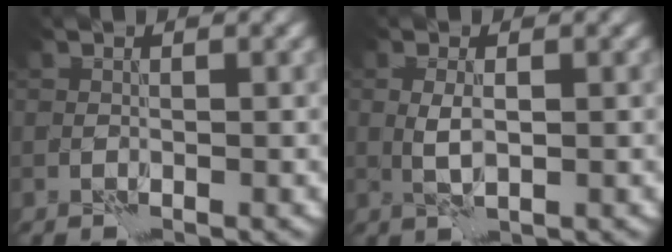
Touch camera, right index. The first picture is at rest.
{"total": 1.5, "force": [0.0, 0.4, 1.5], "torque": [-0.036, 0.001, 0.002]}